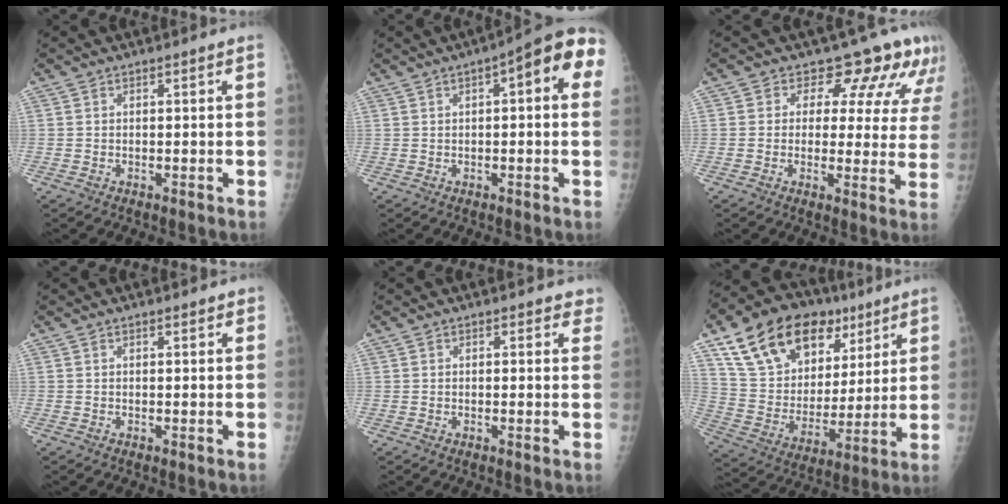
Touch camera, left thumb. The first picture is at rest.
{"total": 11.5, "force": [3.5, 3.9, 10.3], "torque": [-0.105, 0.023, 0.031]}
{"total": 11.4, "force": [8.7, 6.1, 4.1], "torque": [0.002, -0.038, 0.075]}
{"total": 1.4, "force": [1.1, 0.5, 0.7], "torque": [-0.007, -0.003, 0.014]}
{"total": 2.9, "force": [2.4, 1.7, 0.1], "torque": [0.036, -0.011, 0.014]}
{"total": 24.0, "force": [13.5, 14.8, 13.1], "torque": [-0.193, -0.017, 0.240]}